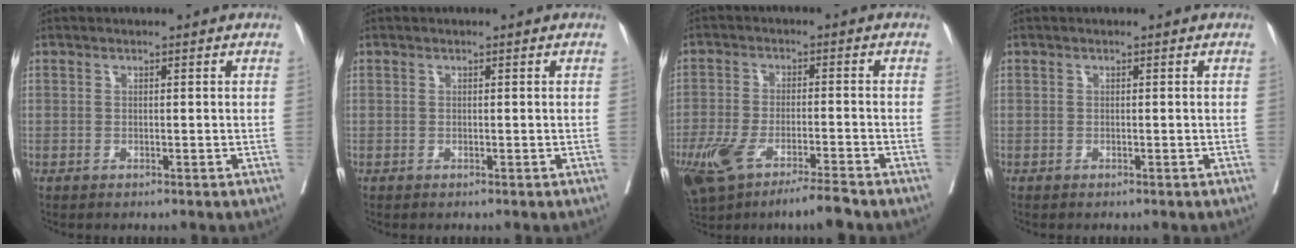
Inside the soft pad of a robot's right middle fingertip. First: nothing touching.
{"total": 0.0}
{"total": 10.0, "force": [-6.6, 1.3, 7.4], "torque": [-0.138, -0.015, -0.116]}
{"total": 0.0}